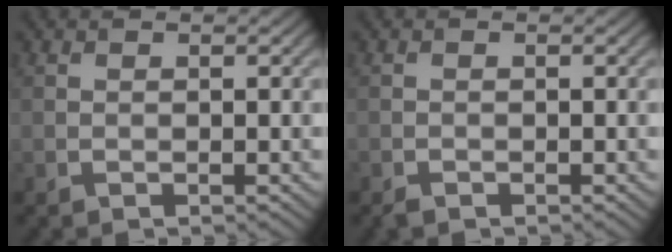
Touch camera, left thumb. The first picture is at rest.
{"total": 0.8, "force": [-0.7, 0.3, 0.2], "torque": [-0.004, -0.003, -0.015]}